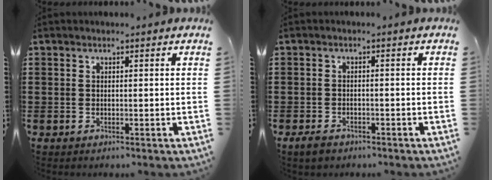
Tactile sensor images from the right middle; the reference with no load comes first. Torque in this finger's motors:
{"motor_torque": [0.31, 0.47, 0.22, 0.05]}